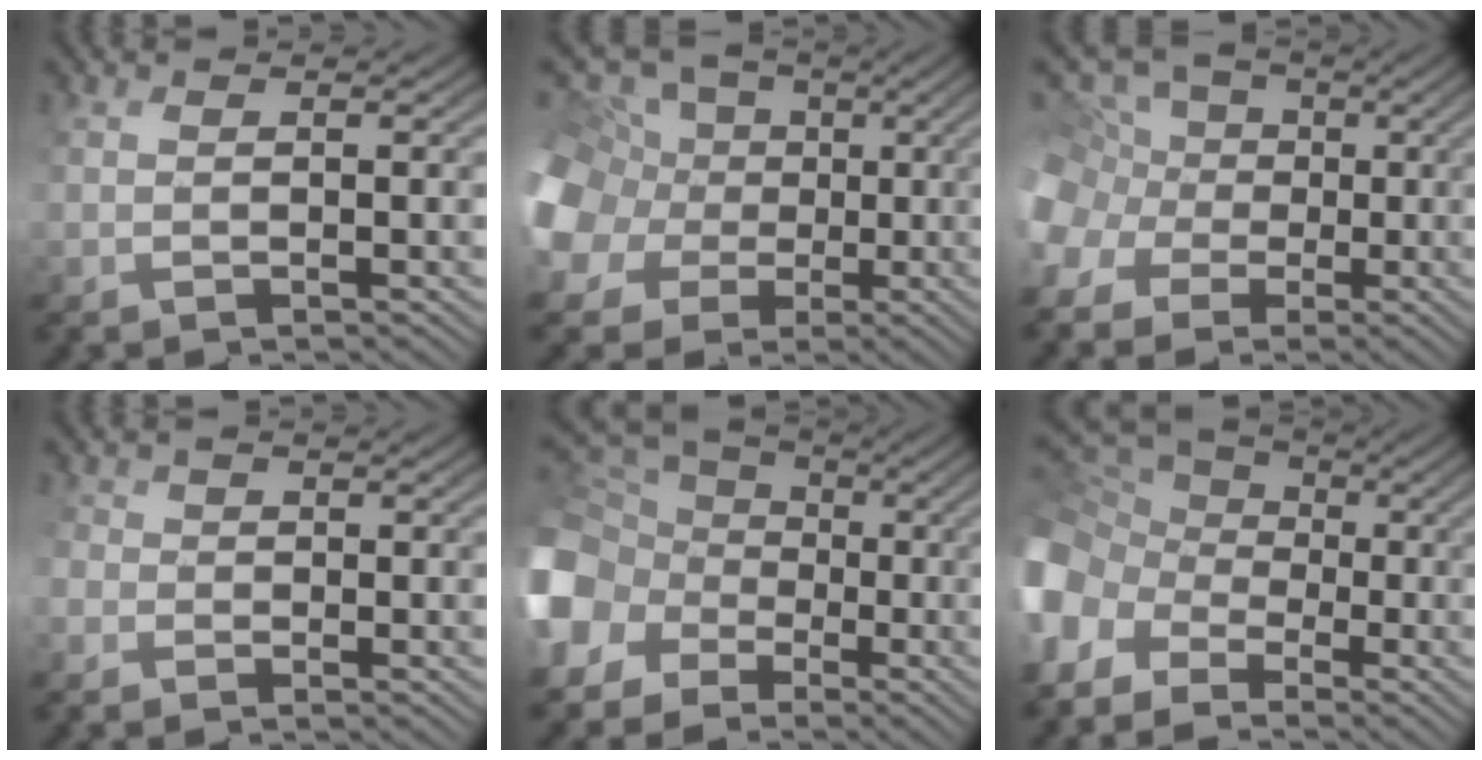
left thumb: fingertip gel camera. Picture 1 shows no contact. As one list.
[{"total": 10.9, "force": [0.1, 10.2, 3.6], "torque": [-0.173, 0.008, -0.007]}, {"total": 9.5, "force": [-2.8, 8.6, 2.9], "torque": [-0.132, -0.001, -0.068]}, {"total": 2.2, "force": [-1.8, 0.8, -0.9], "torque": [0.004, -0.008, -0.021]}, {"total": 12.3, "force": [-4.3, 10.4, 4.9], "torque": [-0.194, -0.027, -0.079]}, {"total": 12.1, "force": [-5.6, 9.3, 5.4], "torque": [-0.197, -0.027, -0.082]}]